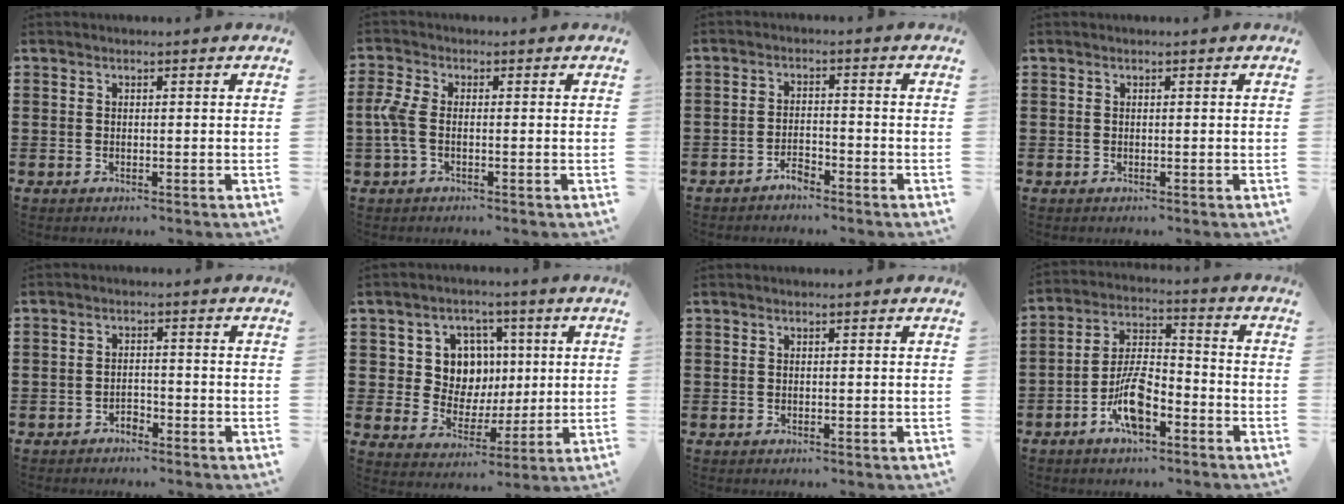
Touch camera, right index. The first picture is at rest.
{"total": 3.6, "force": [-0.9, 1.6, 3.1], "torque": [-0.091, -0.009, -0.027]}
{"total": 2.6, "force": [-2.4, 0.6, 0.8], "torque": [-0.020, 0.005, -0.048]}
{"total": 0.0}
{"total": 1.8, "force": [-1.6, 0.6, 0.4], "torque": [-0.014, -0.001, -0.033]}
{"total": 8.5, "force": [2.1, 7.4, 3.7], "torque": [-0.091, 0.015, 0.039]}
{"total": 0.0}
{"total": 8.8, "force": [-4.6, 3.3, 6.7], "torque": [-0.140, 0.005, -0.085]}